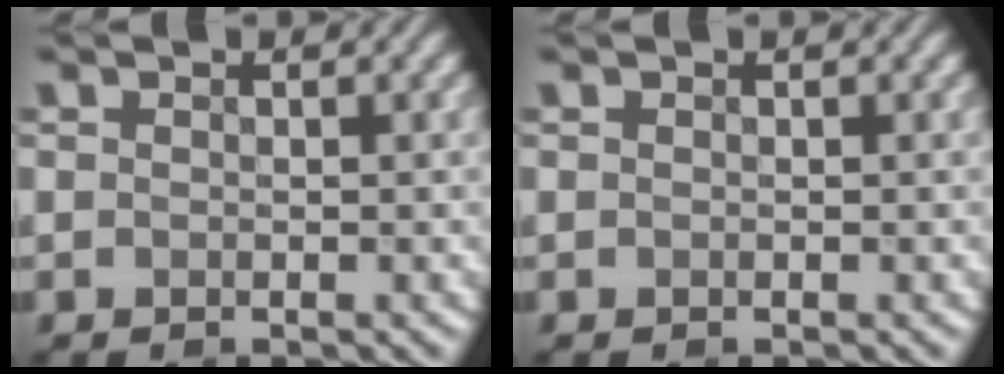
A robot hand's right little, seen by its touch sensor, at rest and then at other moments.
{"total": 0.0}